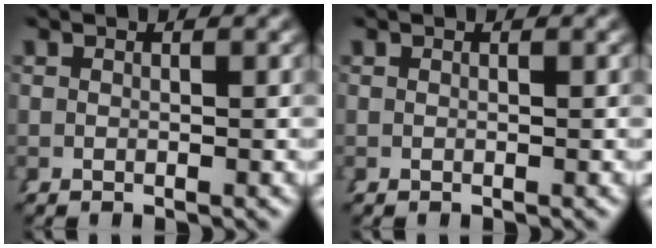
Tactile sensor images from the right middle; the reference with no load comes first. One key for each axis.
{"total": 0.0}